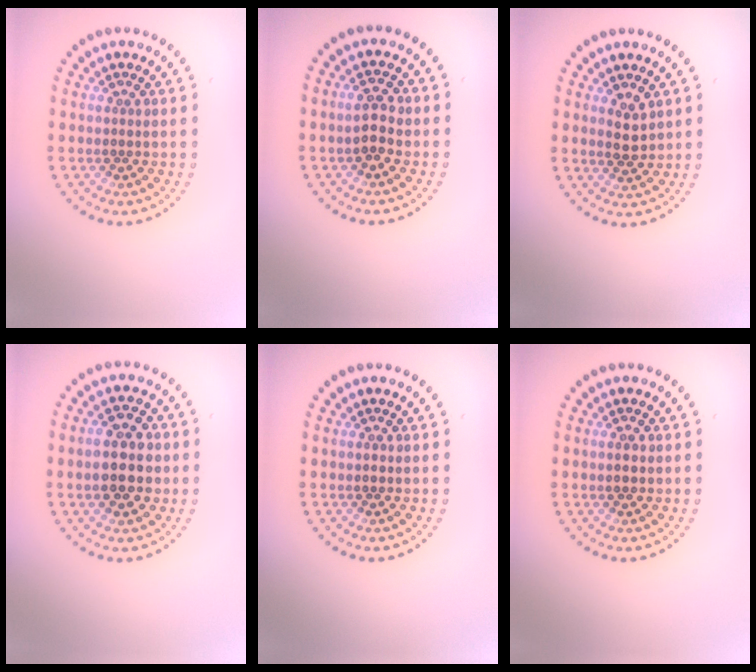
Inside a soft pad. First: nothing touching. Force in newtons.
{"total": 2.4, "press": 2.4, "slide": 0.3}
{"total": 2.2, "press": 2.2, "slide": 0.5}
{"total": 5.5, "press": 5.5, "slide": 0.5}
{"total": 0.9, "press": 0.9, "slide": 0.1}
{"total": 1.7, "press": 1.7, "slide": 0.1}